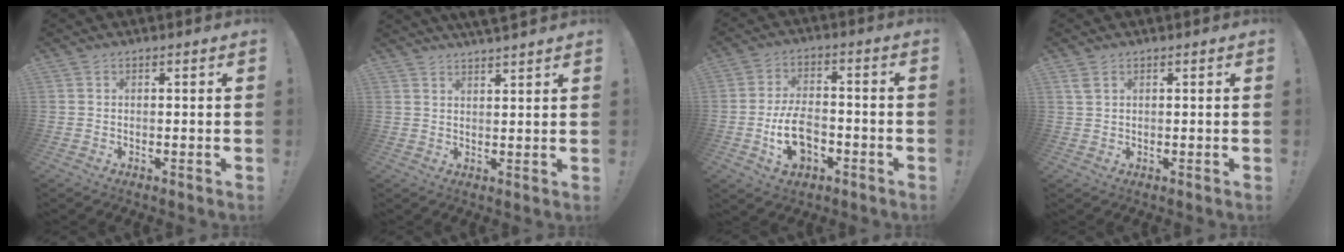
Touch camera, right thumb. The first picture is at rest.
{"total": 3.7, "force": [3.6, 0.2, 1.0], "torque": [-0.013, -0.023, 0.063]}
{"total": 12.4, "force": [-4.3, 7.9, 8.5], "torque": [-0.137, 0.022, -0.075]}
{"total": 2.7, "force": [1.5, 1.4, 1.7], "torque": [-0.026, -0.003, 0.027]}